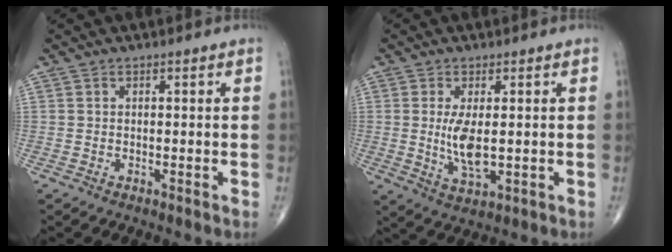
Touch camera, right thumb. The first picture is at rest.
{"total": 6.7, "force": [0.3, 2.6, 6.1], "torque": [-0.121, -0.019, 0.012]}